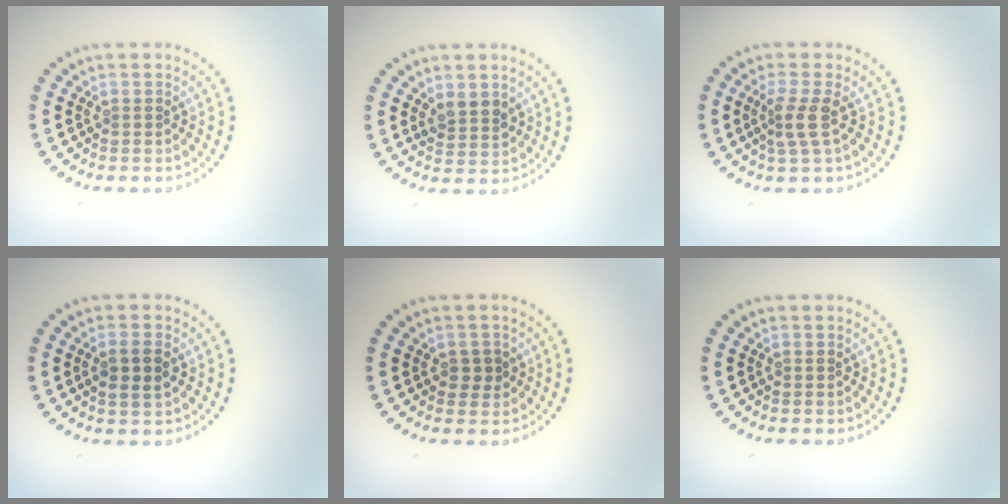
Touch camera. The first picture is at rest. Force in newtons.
{"total": 2.1, "press": 2.0, "slide": 0.8}
{"total": 2.3, "press": 1.7, "slide": 1.6}
{"total": 2.4, "press": 2.3, "slide": 0.7}
{"total": 1.5, "press": 1.4, "slide": 0.4}
{"total": 0.0}